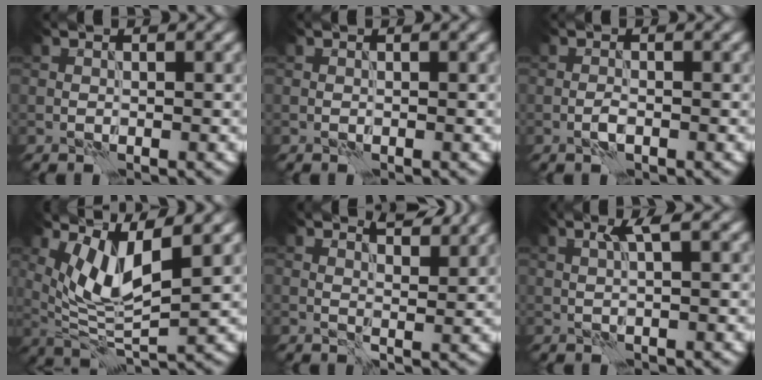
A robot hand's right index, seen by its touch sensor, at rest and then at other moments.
{"total": 0.0}
{"total": 1.0, "force": [-0.5, 0.3, 0.9], "torque": [-0.020, 0.001, -0.012]}
{"total": 6.2, "force": [2.9, 1.8, 5.2], "torque": [-0.101, -0.011, 0.059]}
{"total": 2.9, "force": [2.5, 0.6, 1.5], "torque": [-0.018, -0.006, 0.036]}
{"total": 2.0, "force": [0.7, 0.0, 1.8], "torque": [-0.038, 0.005, 0.014]}